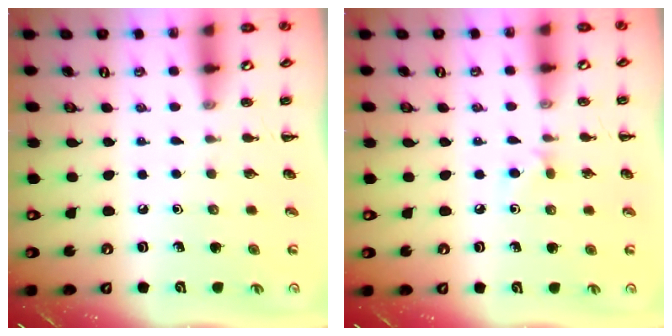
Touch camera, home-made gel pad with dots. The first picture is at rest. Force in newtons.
{"total": 4.8, "press": 4.4, "slide": 1.7}